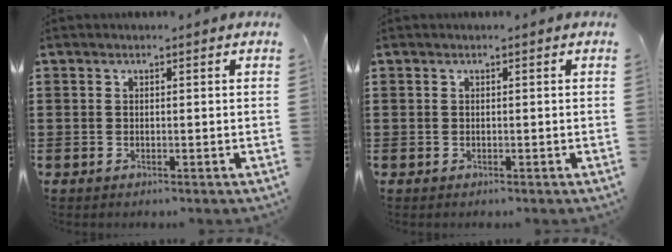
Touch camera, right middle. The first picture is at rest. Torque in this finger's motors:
{"motor_torque": [0.64, -0.78, 0.00, -0.01]}